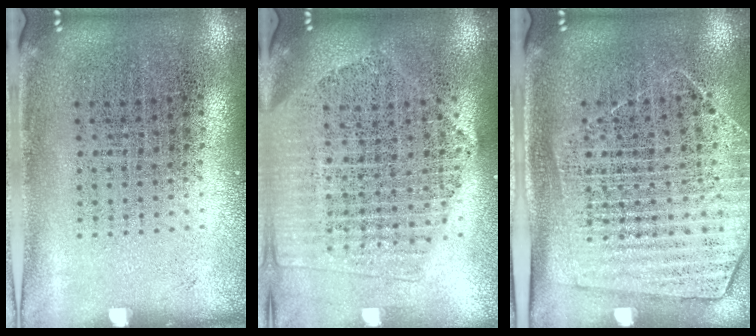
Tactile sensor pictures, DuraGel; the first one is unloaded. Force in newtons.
{"total": 2.1, "press": 1.9, "slide": 0.8}
{"total": 1.6, "press": 1.4, "slide": 0.7}